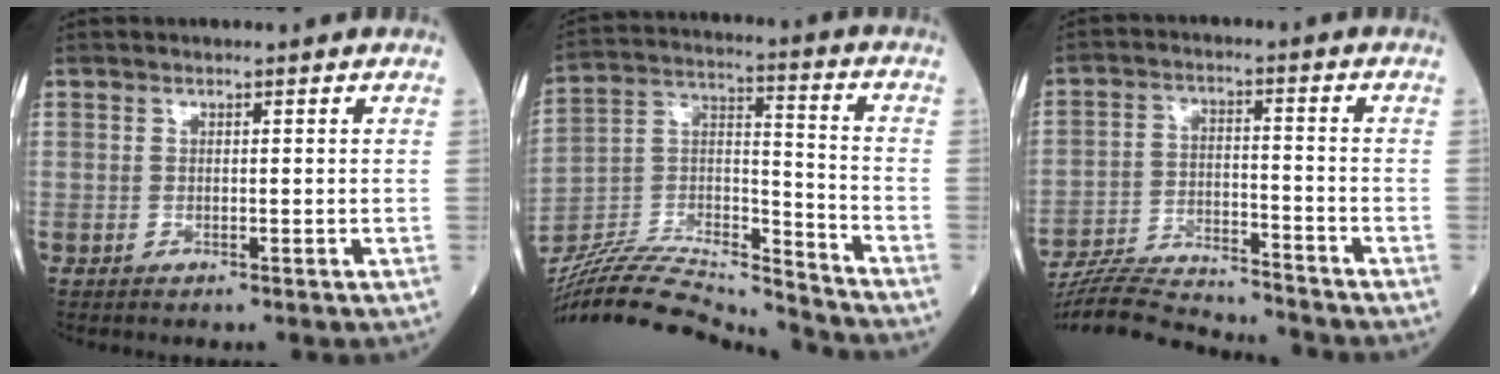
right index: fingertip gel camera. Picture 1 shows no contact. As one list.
[{"total": 21.4, "force": [-20.6, 1.1, 5.9], "torque": [-0.126, 0.015, -0.354]}, {"total": 14.6, "force": [-14.1, 0.7, 3.6], "torque": [-0.065, 0.000, -0.232]}]